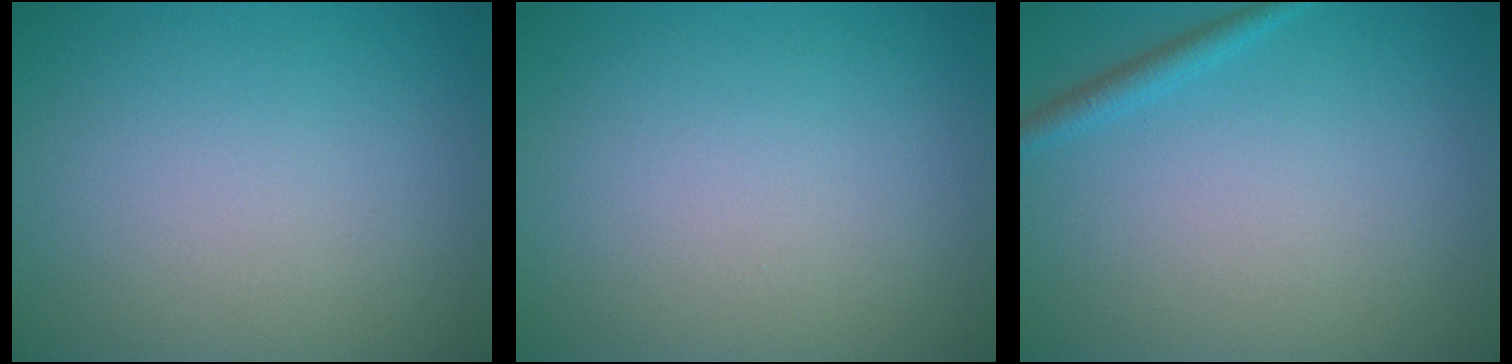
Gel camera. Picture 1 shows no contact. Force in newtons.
{"total": 0.0}
{"total": 1.3, "press": 1.3, "slide": 0.1}